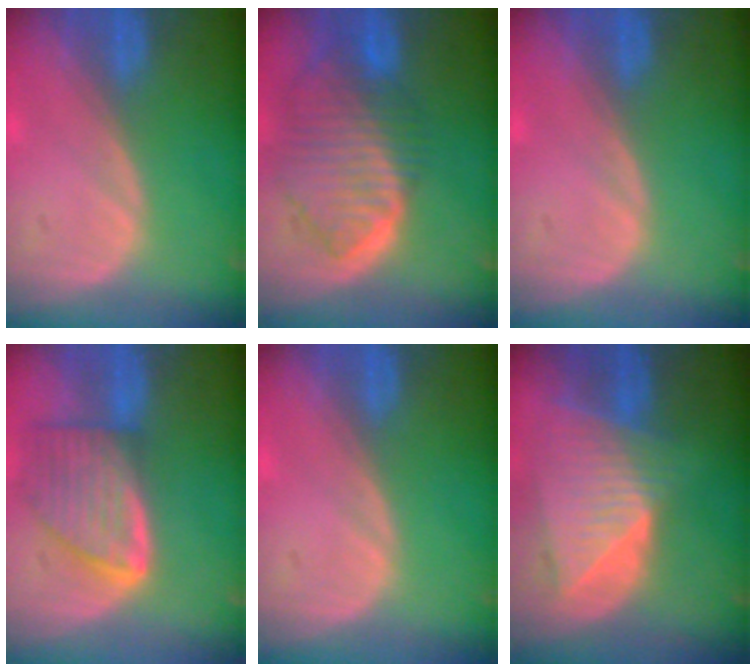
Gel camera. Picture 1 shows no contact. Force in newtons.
{"total": 9.9, "press": 8.5, "slide": 5.1}
{"total": 0.0}
{"total": 8.0, "press": 7.2, "slide": 3.6}
{"total": 0.0}
{"total": 9.0, "press": 8.0, "slide": 4.1}